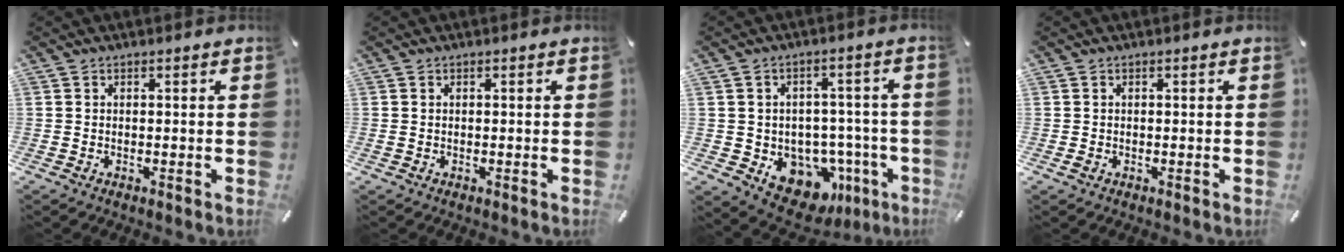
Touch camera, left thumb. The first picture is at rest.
{"total": 0.5, "force": [0.0, 0.4, 0.3], "torque": [-0.008, 0.002, -0.001]}
{"total": 10.7, "force": [-4.7, 8.4, 4.7], "torque": [-0.043, 0.018, -0.063]}
{"total": 0.7, "force": [-0.2, 0.7, 0.2], "torque": [-0.001, 0.005, -0.005]}